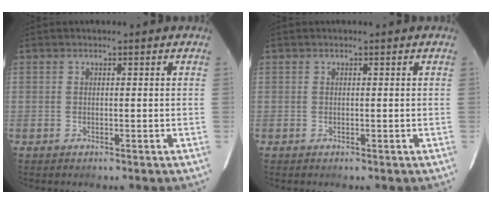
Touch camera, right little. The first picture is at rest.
{"total": 0.0}